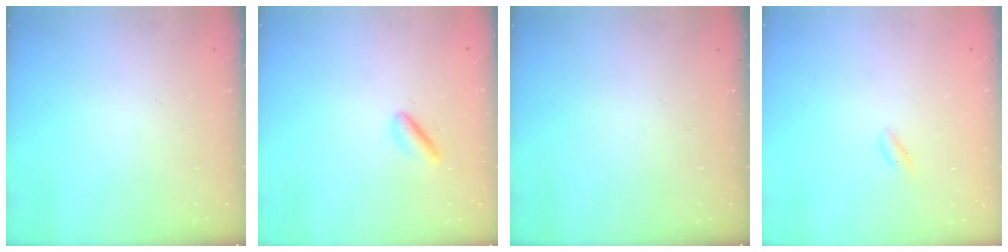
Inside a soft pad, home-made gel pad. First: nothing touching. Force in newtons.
{"total": 2.5, "press": 2.5, "slide": 0.6}
{"total": 0.0}
{"total": 0.6, "press": 0.3, "slide": 0.5}